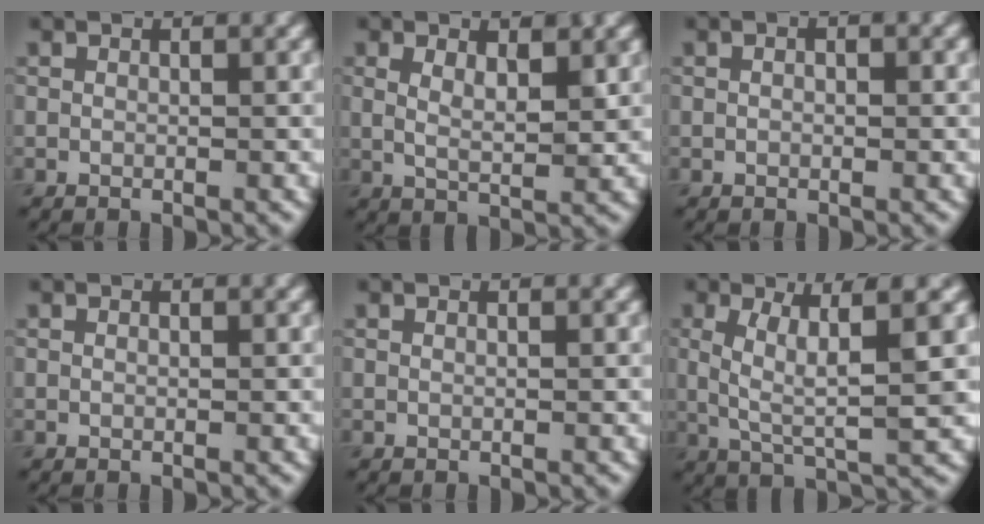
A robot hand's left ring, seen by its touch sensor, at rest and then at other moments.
{"total": 2.9, "force": [1.3, 1.1, 2.4], "torque": [-0.044, -0.005, 0.024]}
{"total": 1.5, "force": [0.4, 0.9, 1.2], "torque": [-0.011, 0.002, -0.006]}
{"total": 0.0}
{"total": 0.0}
{"total": 5.8, "force": [1.1, 1.2, 5.6], "torque": [-0.106, 0.001, 0.022]}